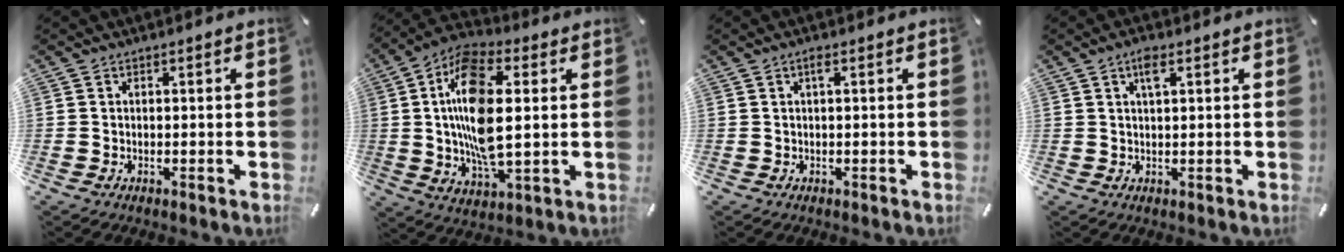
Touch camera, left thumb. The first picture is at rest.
{"total": 17.4, "force": [2.4, 8.0, 15.3], "torque": [-0.320, -0.005, 0.038]}
{"total": 1.5, "force": [0.3, 0.2, 1.5], "torque": [-0.030, 0.002, 0.004]}
{"total": 3.3, "force": [1.5, 1.0, 2.8], "torque": [-0.060, 0.007, 0.023]}